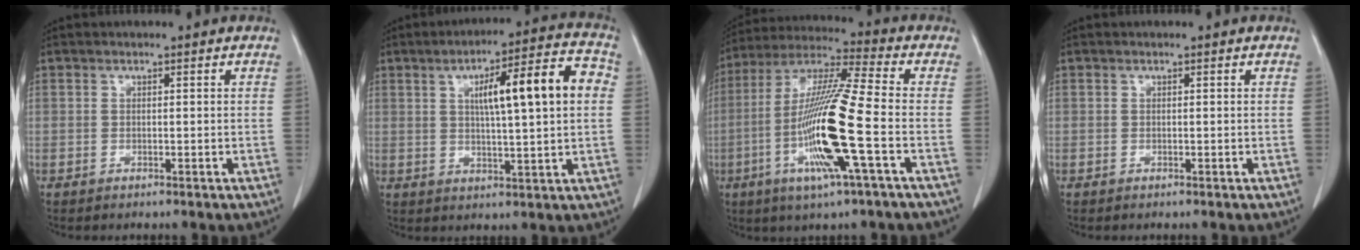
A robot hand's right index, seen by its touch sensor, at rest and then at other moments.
{"total": 13.3, "force": [2.7, 1.6, 13.0], "torque": [-0.191, 0.029, 0.039]}
{"total": 16.7, "force": [-4.6, -0.2, 16.1], "torque": [-0.327, -0.014, -0.096]}
{"total": 0.0}